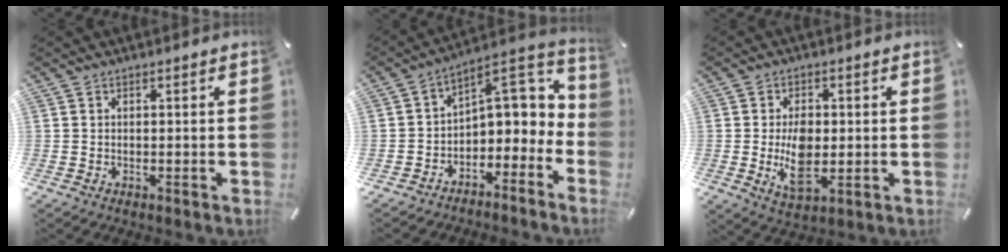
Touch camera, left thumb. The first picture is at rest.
{"total": 6.4, "force": [1.8, 4.9, 3.7], "torque": [-0.032, -0.037, 0.030]}
{"total": 8.2, "force": [-0.3, 4.7, 6.7], "torque": [-0.131, -0.005, -0.008]}